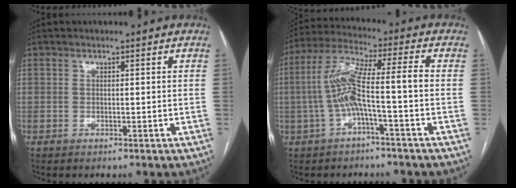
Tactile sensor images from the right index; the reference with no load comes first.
{"total": 9.0, "force": [-1.8, 0.4, 8.8], "torque": [-0.184, 0.033, -0.037]}